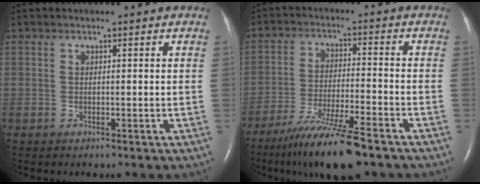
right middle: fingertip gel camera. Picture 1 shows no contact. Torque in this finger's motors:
{"motor_torque": [1.09, -1.04, 0.50, 0.07]}